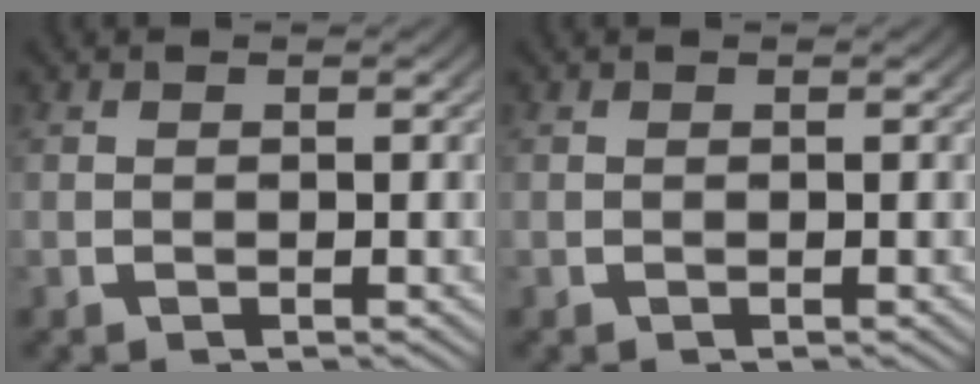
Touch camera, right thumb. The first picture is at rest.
{"total": 0.0}